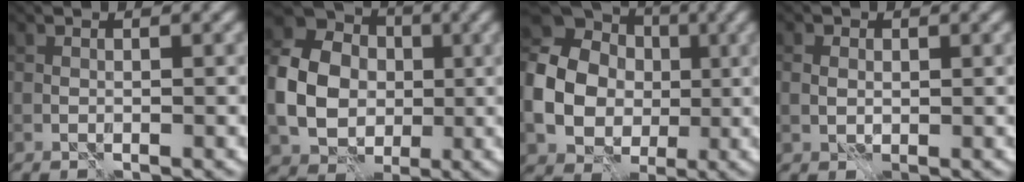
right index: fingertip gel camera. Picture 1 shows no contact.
{"total": 8.8, "force": [-0.3, 7.3, 4.9], "torque": [-0.112, 0.002, -0.009]}
{"total": 13.5, "force": [0.1, 11.5, 7.1], "torque": [-0.159, 0.000, -0.025]}
{"total": 1.1, "force": [0.4, 1.0, 0.4], "torque": [-0.008, 0.002, 0.007]}